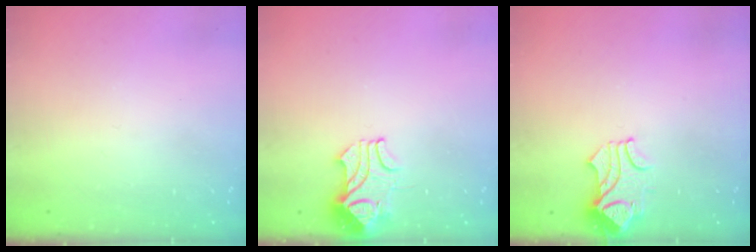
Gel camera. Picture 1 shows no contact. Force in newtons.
{"total": 2.2, "press": 2.0, "slide": 0.8}
{"total": 1.3, "press": 1.2, "slide": 0.4}